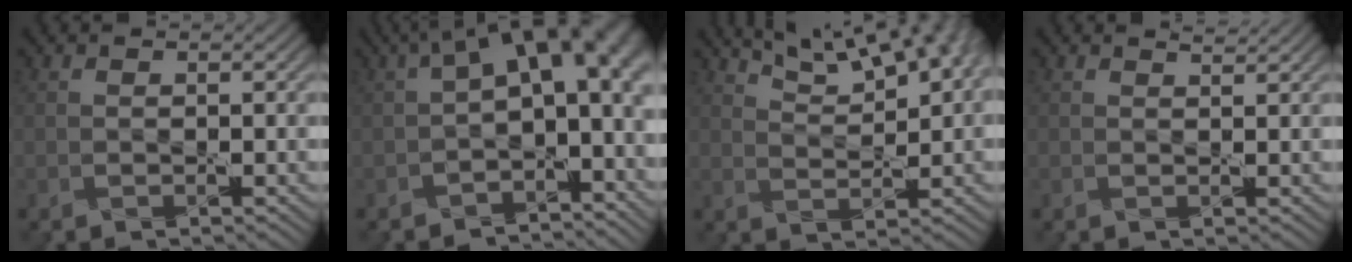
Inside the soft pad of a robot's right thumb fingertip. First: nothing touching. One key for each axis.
{"total": 13.1, "fx": 1.1, "fy": 6.9, "fz": 11.0, "tx": -0.162, "ty": -0.003, "tz": 0.026}
{"total": 8.8, "fx": 5.8, "fy": 2.7, "fz": 6.0, "tx": -0.106, "ty": 0.012, "tz": 0.091}
{"total": 1.0, "fx": 0.9, "fy": 0.0, "fz": 0.3, "tx": -0.009, "ty": -0.003, "tz": 0.015}